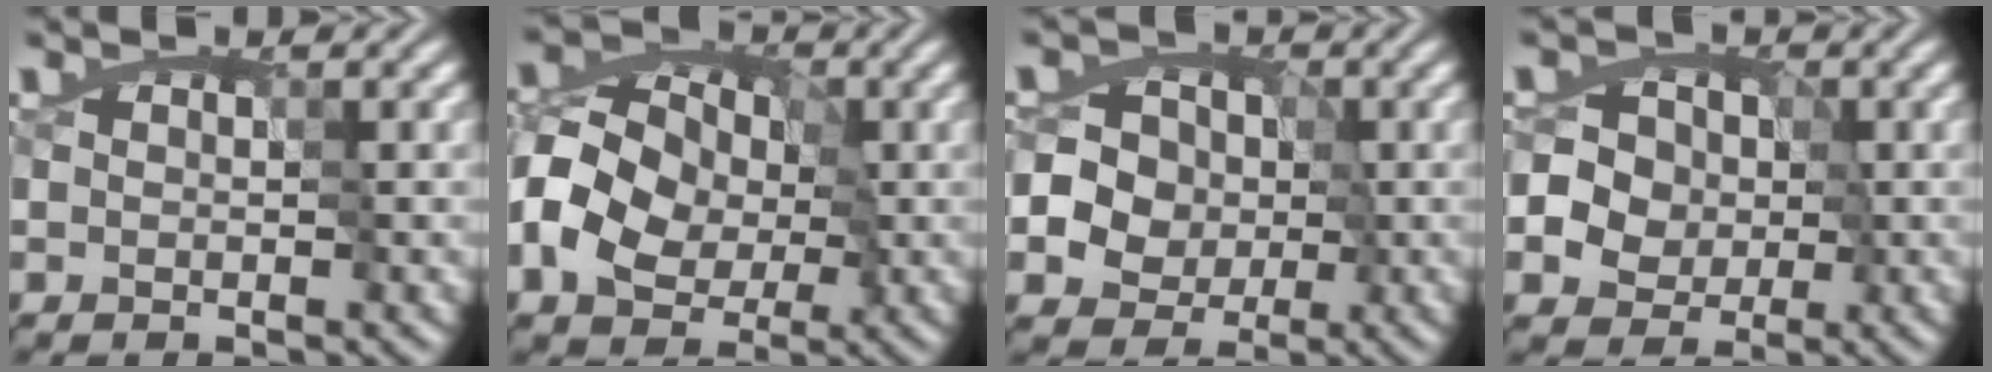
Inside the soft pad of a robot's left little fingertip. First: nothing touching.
{"total": 9.1, "force": [-2.9, 6.8, 5.2], "torque": [-0.087, -0.001, -0.059]}
{"total": 8.9, "force": [-1.2, 8.2, 3.1], "torque": [-0.063, 0.027, -0.050]}
{"total": 8.2, "force": [-0.3, 7.5, 3.4], "torque": [-0.054, 0.032, -0.030]}